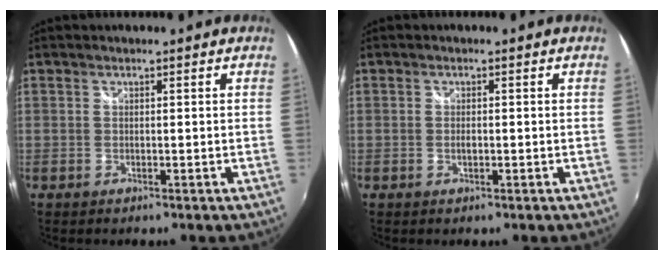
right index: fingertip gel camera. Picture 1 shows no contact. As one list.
[{"total": 1.0, "force": [-0.3, 0.5, 0.9], "torque": [-0.019, -0.003, -0.006]}]